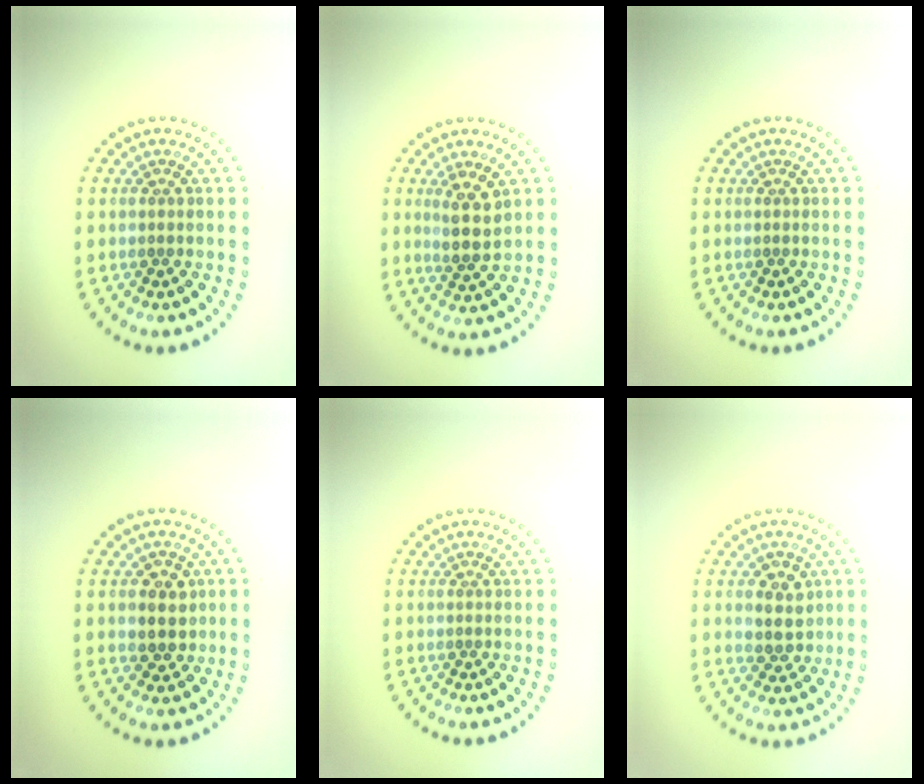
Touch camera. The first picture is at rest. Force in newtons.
{"total": 2.7, "press": 2.5, "slide": 1.2}
{"total": 0.0}
{"total": 2.7, "press": 2.6, "slide": 0.8}
{"total": 0.0}
{"total": 2.9, "press": 2.8, "slide": 0.9}